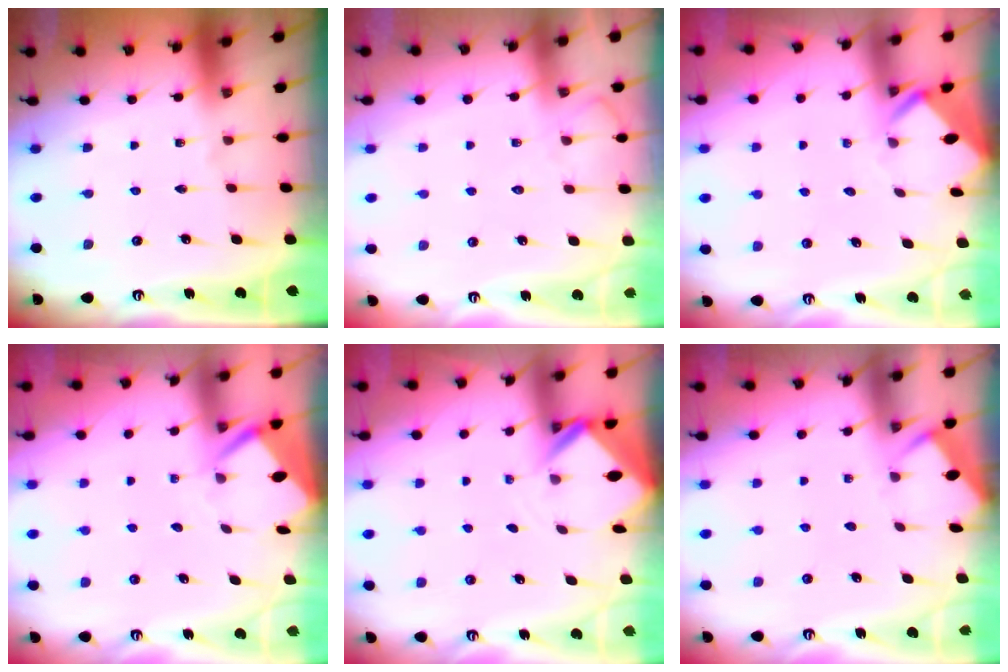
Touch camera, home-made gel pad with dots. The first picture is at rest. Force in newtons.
{"total": 8.2, "press": 8.1, "slide": 1.0}
{"total": 3.5, "press": 3.5, "slide": 0.1}
{"total": 3.8, "press": 3.8, "slide": 0.3}
{"total": 2.7, "press": 2.7, "slide": 0.2}
{"total": 2.5, "press": 2.5, "slide": 0.4}